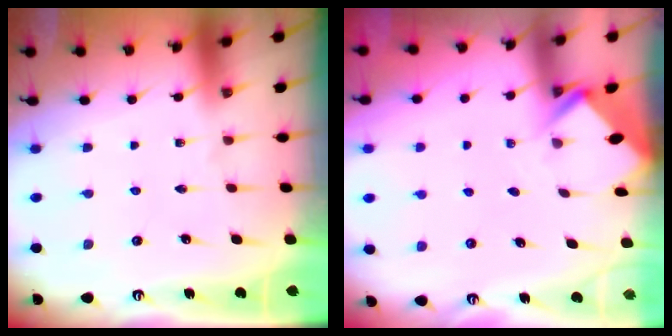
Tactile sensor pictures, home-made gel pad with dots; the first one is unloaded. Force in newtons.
{"total": 2.5, "press": 2.5, "slide": 0.2}